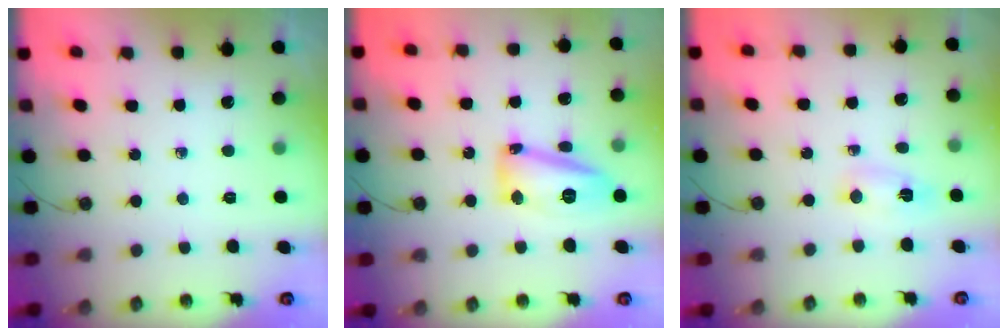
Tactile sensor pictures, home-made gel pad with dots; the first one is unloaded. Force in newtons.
{"total": 19.1, "press": 16.1, "slide": 10.2}
{"total": 2.8, "press": 2.5, "slide": 1.4}